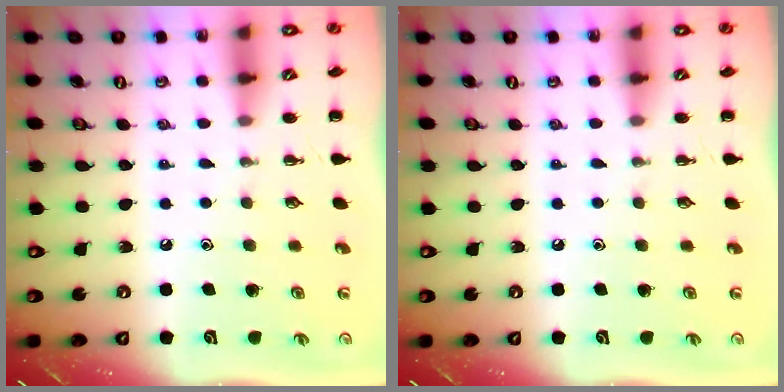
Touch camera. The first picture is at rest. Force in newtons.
{"total": 0.0}